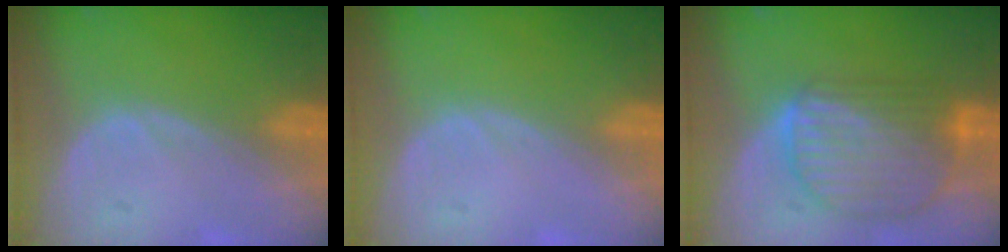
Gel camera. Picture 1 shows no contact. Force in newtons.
{"total": 0.0}
{"total": 9.9, "press": 8.4, "slide": 5.2}